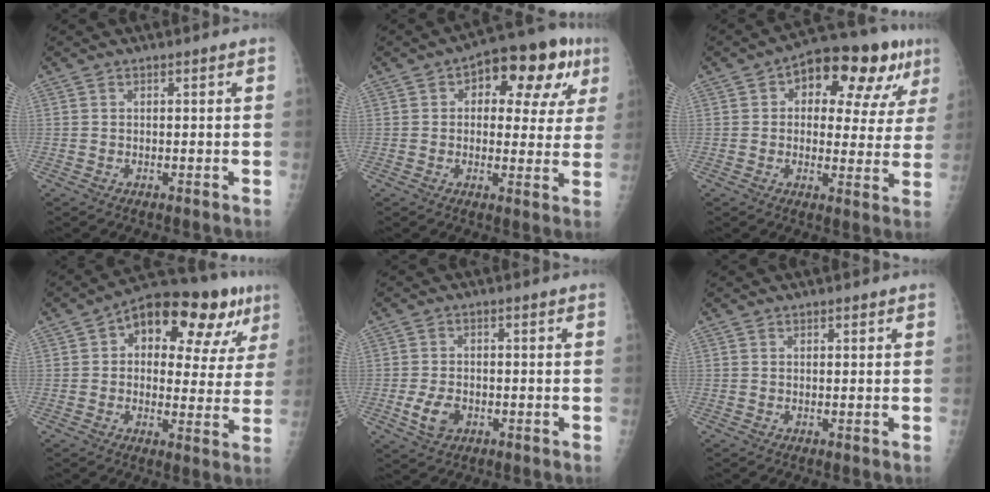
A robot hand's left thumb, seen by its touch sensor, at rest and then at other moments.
{"total": 15.5, "force": [5.8, 8.2, 11.8], "torque": [-0.101, 0.014, 0.066]}
{"total": 16.8, "force": [7.2, 8.6, 12.5], "torque": [-0.120, 0.010, 0.092]}
{"total": 19.1, "force": [8.3, 9.6, 14.3], "torque": [-0.151, 0.017, 0.110]}
{"total": 4.8, "force": [-1.6, 3.3, 3.2], "torque": [-0.057, 0.002, -0.026]}
{"total": 0.6, "force": [0.4, 0.3, 0.2], "torque": [0.000, -0.003, 0.004]}